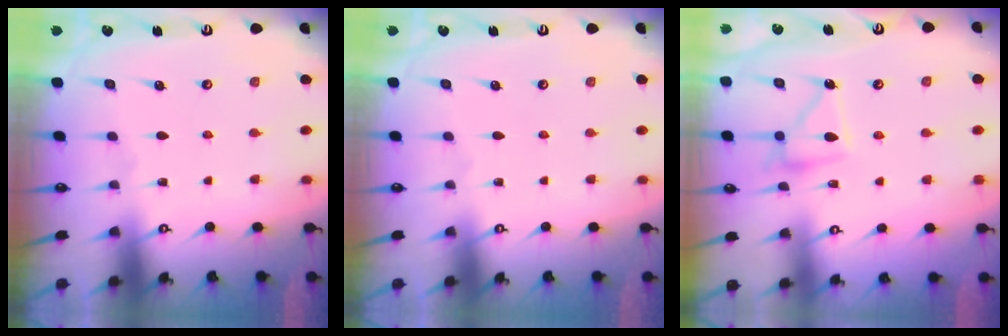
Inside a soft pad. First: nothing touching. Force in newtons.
{"total": 0.0}
{"total": 12.0, "press": 12.0, "slide": 1.0}